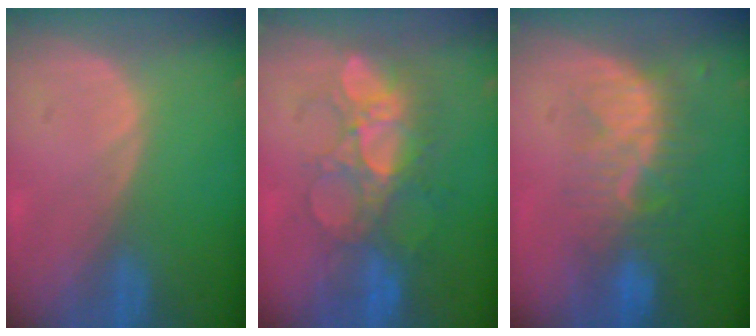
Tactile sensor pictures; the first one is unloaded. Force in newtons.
{"total": 8.7, "press": 8.4, "slide": 2.4}
{"total": 8.1, "press": 7.4, "slide": 3.5}